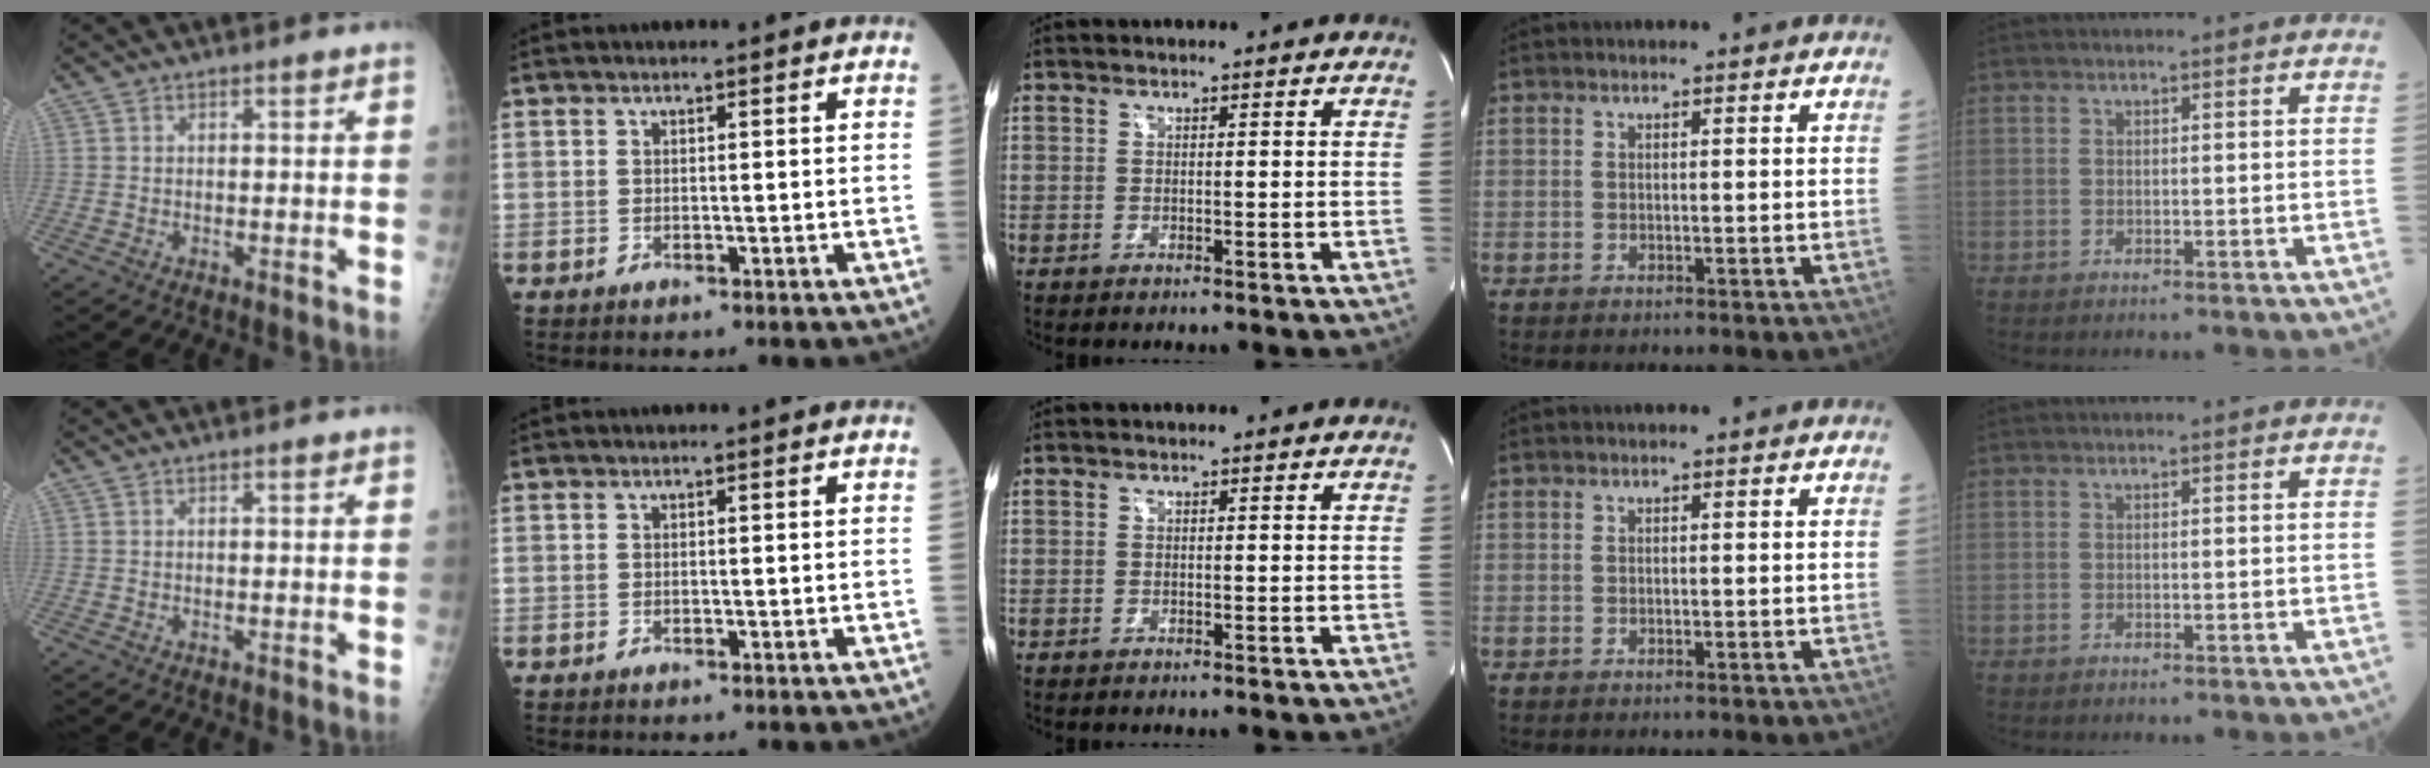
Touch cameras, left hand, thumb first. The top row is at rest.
{}